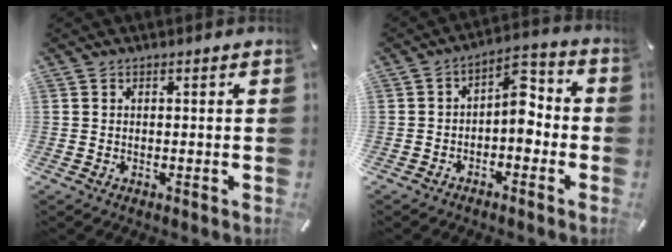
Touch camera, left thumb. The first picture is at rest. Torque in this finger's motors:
{"motor_torque": [0.64, 1.51, 0.25, -0.20, 0.06]}